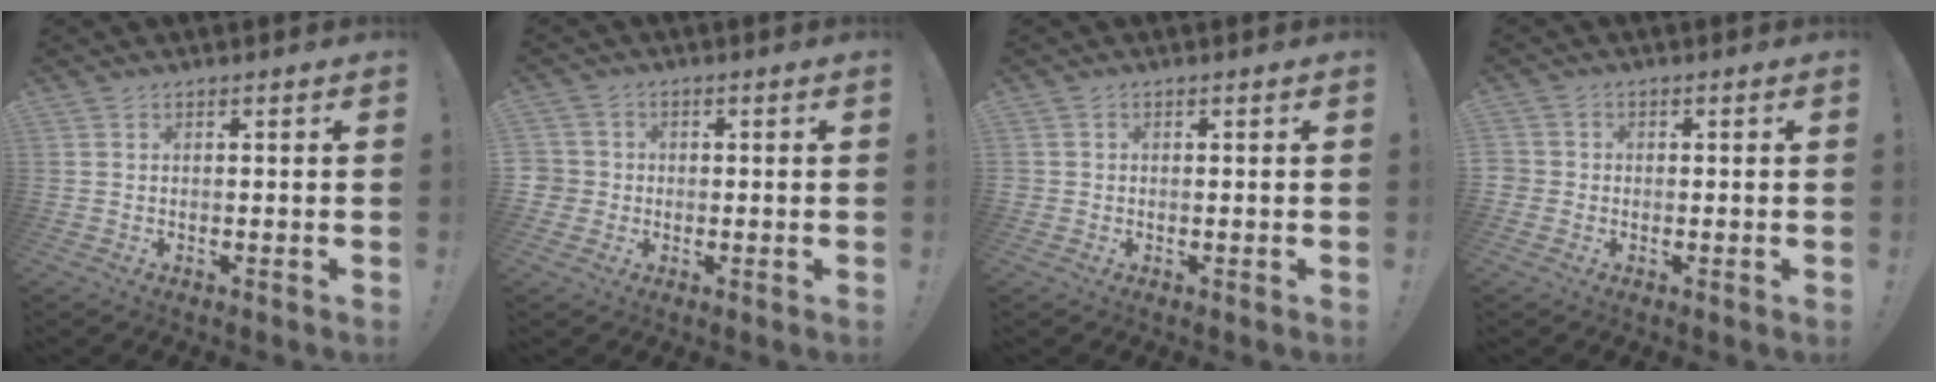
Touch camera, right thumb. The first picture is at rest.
{"total": 3.8, "force": [-0.5, 3.6, 0.9], "torque": [-0.016, 0.005, -0.010]}
{"total": 1.1, "force": [-0.1, 1.0, 0.3], "torque": [-0.008, 0.005, -0.001]}
{"total": 2.0, "force": [-0.8, 1.7, 0.7], "torque": [-0.014, 0.008, -0.013]}